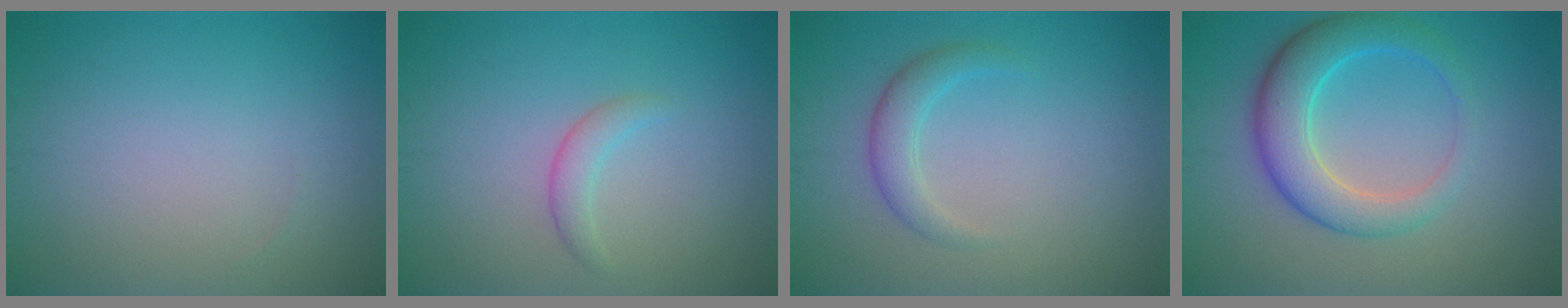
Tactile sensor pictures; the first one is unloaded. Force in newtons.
{"total": 1.6, "press": 1.6, "slide": 0.2}
{"total": 2.2, "press": 2.2, "slide": 0.1}
{"total": 5.6, "press": 5.6, "slide": 0.2}